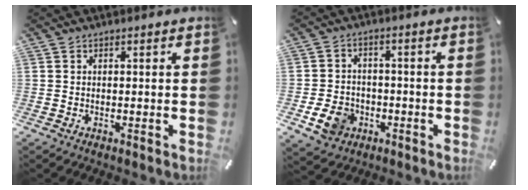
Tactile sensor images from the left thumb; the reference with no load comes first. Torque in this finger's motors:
{"motor_torque": [0.29, 1.94, 0.17, 0.03, 0.01]}